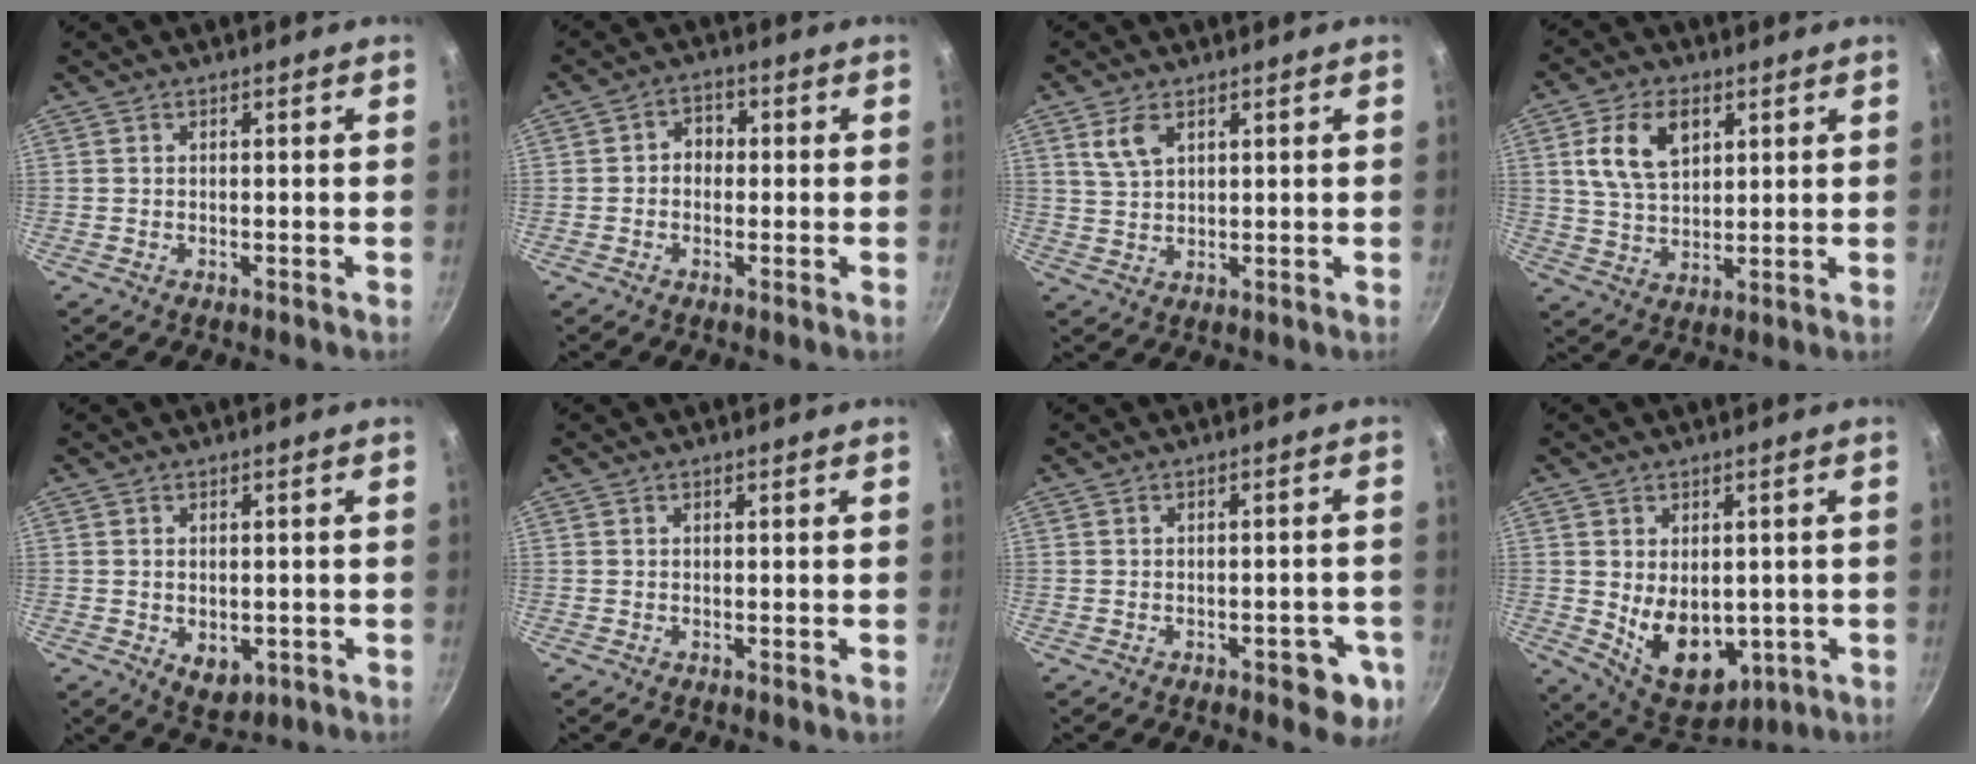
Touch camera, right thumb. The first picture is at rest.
{"total": 3.6, "force": [-0.2, 3.1, 1.9], "torque": [-0.009, 0.011, -0.012]}
{"total": 4.8, "force": [2.4, 2.6, 3.2], "torque": [-0.055, -0.007, 0.052]}
{"total": 10.7, "force": [3.8, 6.7, 7.4], "torque": [-0.117, -0.009, 0.071]}
{"total": 5.1, "force": [-1.0, 3.4, 3.6], "torque": [-0.044, -0.009, -0.005]}
{"total": 0.0}
{"total": 6.4, "force": [-2.6, 3.1, 5.0], "torque": [-0.033, 0.015, -0.026]}
{"total": 13.1, "force": [-1.2, 8.8, 9.6], "torque": [-0.118, -0.023, 0.010]}